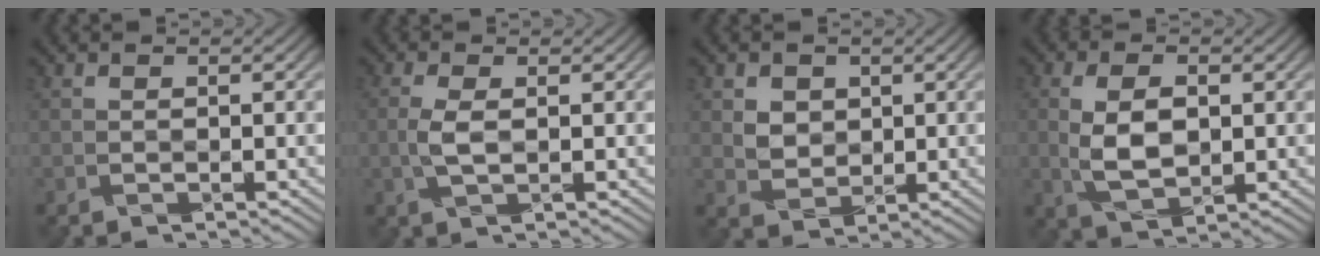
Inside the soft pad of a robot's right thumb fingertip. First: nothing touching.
{"total": 2.0, "force": [-0.2, 0.7, 1.9], "torque": [-0.049, -0.001, -0.002]}
{"total": 2.5, "force": [1.3, 2.1, 0.3], "torque": [-0.019, -0.007, 0.028]}
{"total": 5.1, "force": [0.2, 2.8, 4.3], "torque": [-0.097, -0.006, 0.008]}